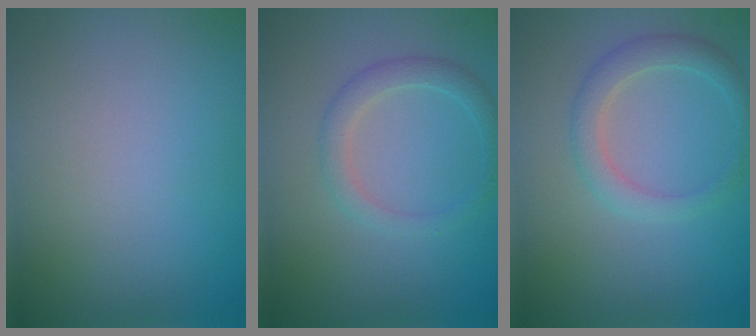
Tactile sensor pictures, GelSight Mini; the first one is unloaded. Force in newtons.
{"total": 2.2, "press": 2.2, "slide": 0.2}
{"total": 2.5, "press": 2.5, "slide": 0.1}